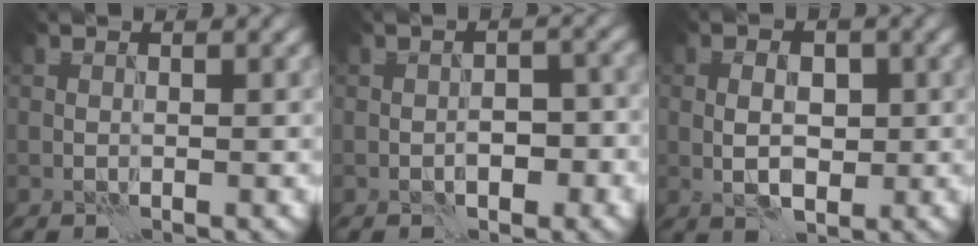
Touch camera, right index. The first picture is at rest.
{"total": 3.0, "force": [-1.2, 1.4, 2.4], "torque": [-0.027, 0.008, -0.017]}
{"total": 3.5, "force": [-0.2, 2.2, 2.8], "torque": [-0.046, 0.001, -0.003]}